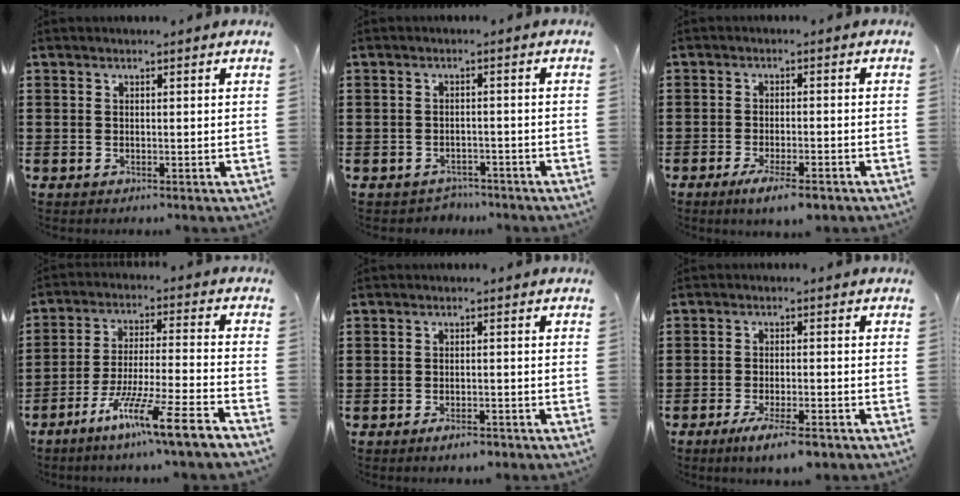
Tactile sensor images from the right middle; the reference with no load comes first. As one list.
[{"total": 1.9, "force": [-1.8, 0.6, -0.2], "torque": [-0.005, 0.002, -0.042]}, {"total": 4.2, "force": [-2.9, 0.6, 3.0], "torque": [-0.052, -0.002, -0.051]}, {"total": 11.0, "force": [-8.1, -0.1, 7.4], "torque": [-0.139, 0.000, -0.159]}, {"total": 2.2, "force": [-1.7, 0.6, 1.2], "torque": [-0.021, 0.001, -0.032]}, {"total": 4.8, "force": [-3.5, 0.5, 3.2], "torque": [-0.063, -0.005, -0.066]}]